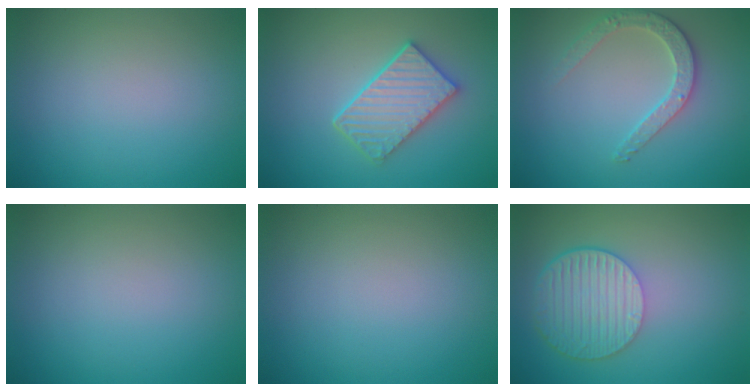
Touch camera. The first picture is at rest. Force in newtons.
{"total": 4.3, "press": 3.8, "slide": 2.0}
{"total": 2.7, "press": 2.6, "slide": 0.7}
{"total": 0.0}
{"total": 0.0}
{"total": 6.1, "press": 4.5, "slide": 4.1}